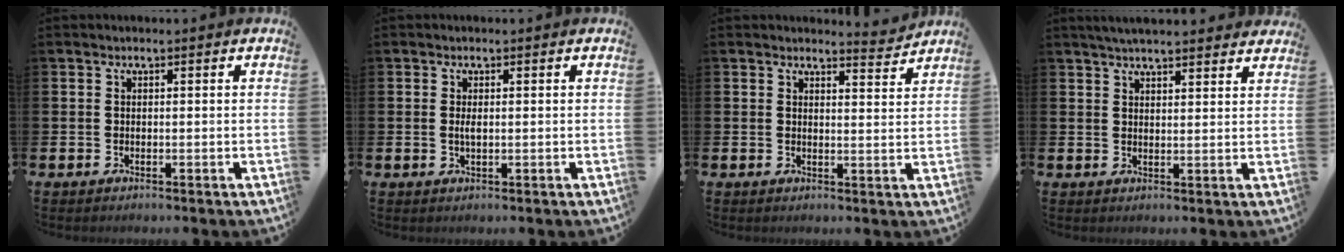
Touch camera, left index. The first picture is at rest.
{"total": 1.3, "force": [0.2, 0.5, 1.3], "torque": [-0.019, 0.000, 0.000]}
{"total": 3.6, "force": [3.5, 0.1, 0.0], "torque": [0.013, -0.029, 0.060]}
{"total": 3.8, "force": [3.6, 0.4, 0.9], "torque": [-0.025, -0.011, 0.067]}